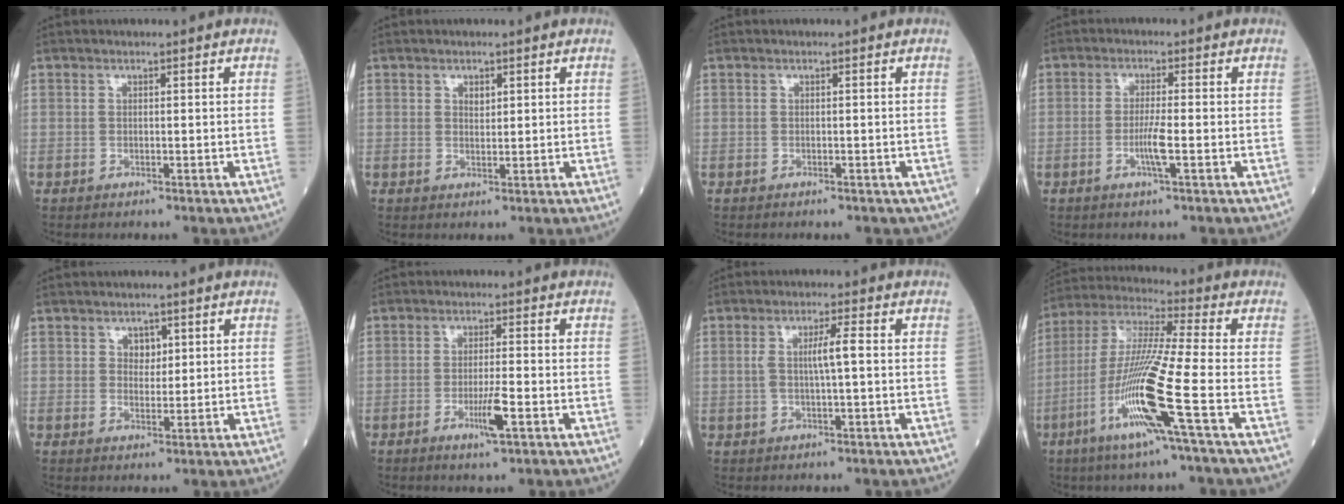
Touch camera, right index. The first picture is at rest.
{"total": 1.3, "force": [0.7, 0.7, 0.9], "torque": [-0.011, -0.003, 0.012]}
{"total": 2.1, "force": [-1.7, 1.0, 0.9], "torque": [-0.012, -0.002, -0.015]}
{"total": 3.6, "force": [-1.1, -0.2, 3.4], "torque": [-0.068, -0.005, -0.024]}
{"total": 2.3, "force": [1.0, 1.6, 1.3], "torque": [-0.013, -0.001, 0.015]}
{"total": 4.3, "force": [-1.8, 0.0, 3.9], "torque": [-0.073, -0.008, -0.034]}
{"total": 3.8, "force": [0.3, 0.1, 3.8], "torque": [-0.074, 0.004, 0.005]}
{"total": 15.3, "force": [-5.8, -1.2, 14.2], "torque": [-0.291, -0.018, -0.117]}